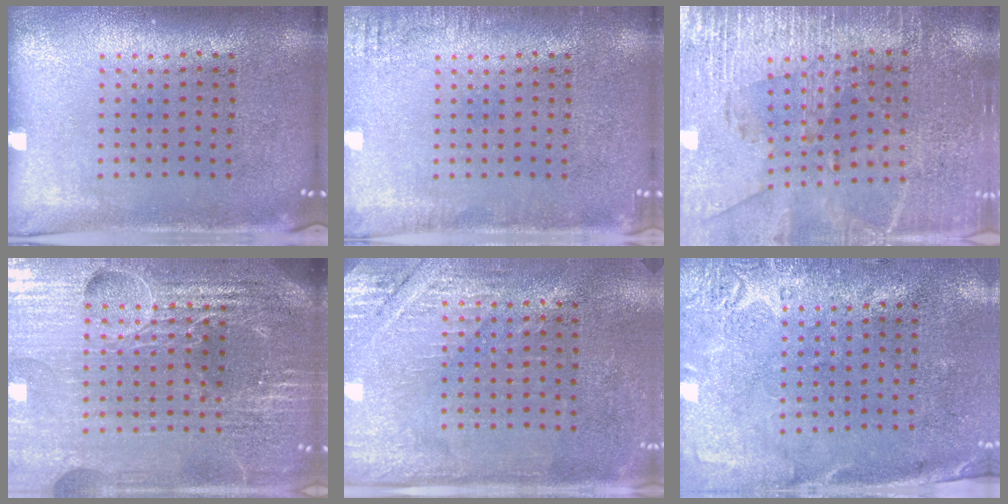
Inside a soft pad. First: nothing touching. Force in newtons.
{"total": 1.5, "press": 1.5, "slide": 0.3}
{"total": 2.9, "press": 2.8, "slide": 0.8}
{"total": 6.3, "press": 5.5, "slide": 2.9}
{"total": 2.8, "press": 2.7, "slide": 0.9}
{"total": 2.8, "press": 2.1, "slide": 1.7}